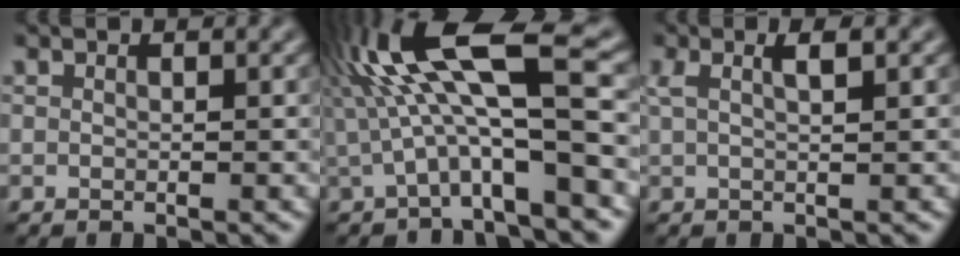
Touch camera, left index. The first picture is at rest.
{"total": 10.4, "force": [1.7, 2.6, 9.9], "torque": [-0.181, 0.012, 0.028]}
{"total": 2.2, "force": [0.8, 0.6, 1.9], "torque": [-0.030, 0.004, 0.012]}